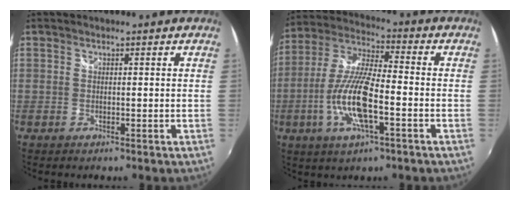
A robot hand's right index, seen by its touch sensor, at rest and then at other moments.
{"total": 13.1, "force": [-4.3, 3.1, 12.0], "torque": [-0.249, -0.004, -0.083]}